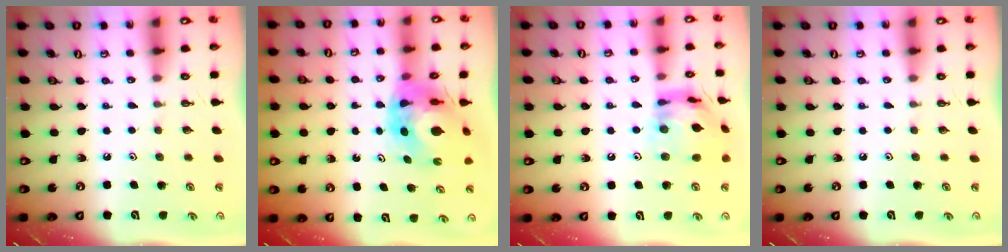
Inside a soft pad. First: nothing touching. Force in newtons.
{"total": 11.2, "press": 11.1, "slide": 1.0}
{"total": 15.9, "press": 15.8, "slide": 1.4}
{"total": 0.0}